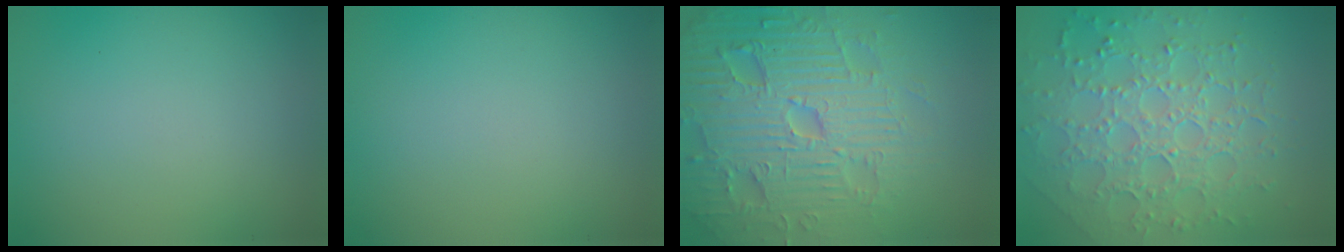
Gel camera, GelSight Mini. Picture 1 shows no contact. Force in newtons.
{"total": 0.0}
{"total": 7.8, "press": 7.6, "slide": 1.9}
{"total": 7.5, "press": 5.4, "slide": 5.2}